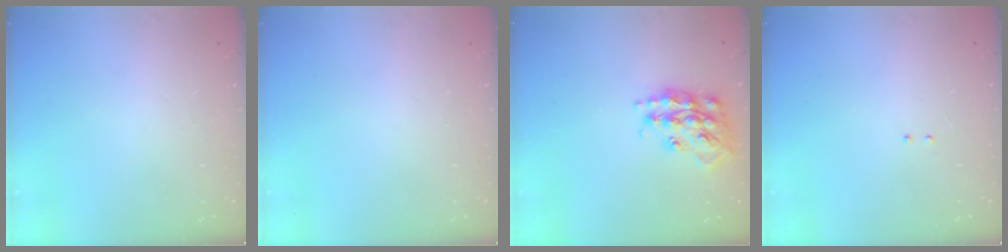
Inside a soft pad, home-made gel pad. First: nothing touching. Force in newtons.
{"total": 0.0}
{"total": 18.2, "press": 18.2, "slide": 1.2}
{"total": 2.1, "press": 2.0, "slide": 0.6}